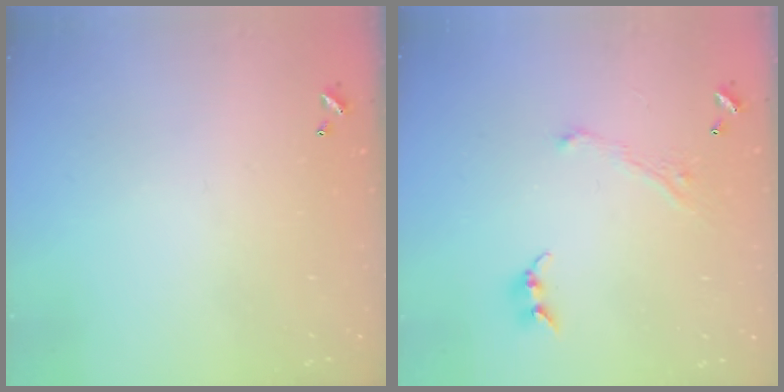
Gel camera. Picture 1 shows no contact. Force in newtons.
{"total": 2.8, "press": 2.8, "slide": 0.1}